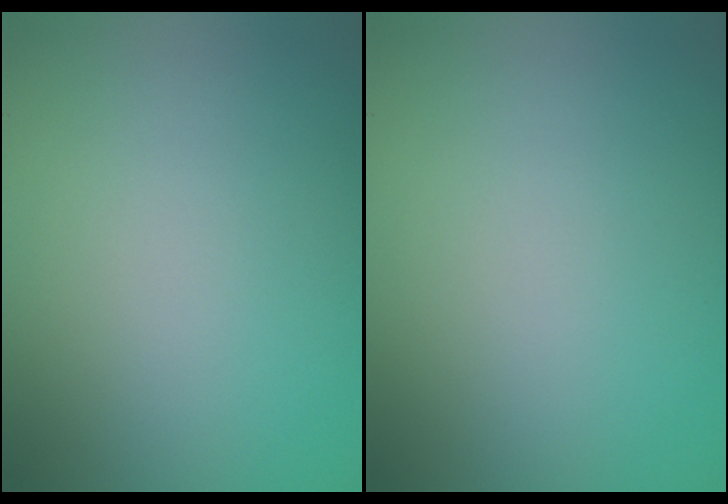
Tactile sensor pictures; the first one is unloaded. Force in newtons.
{"total": 0.0}